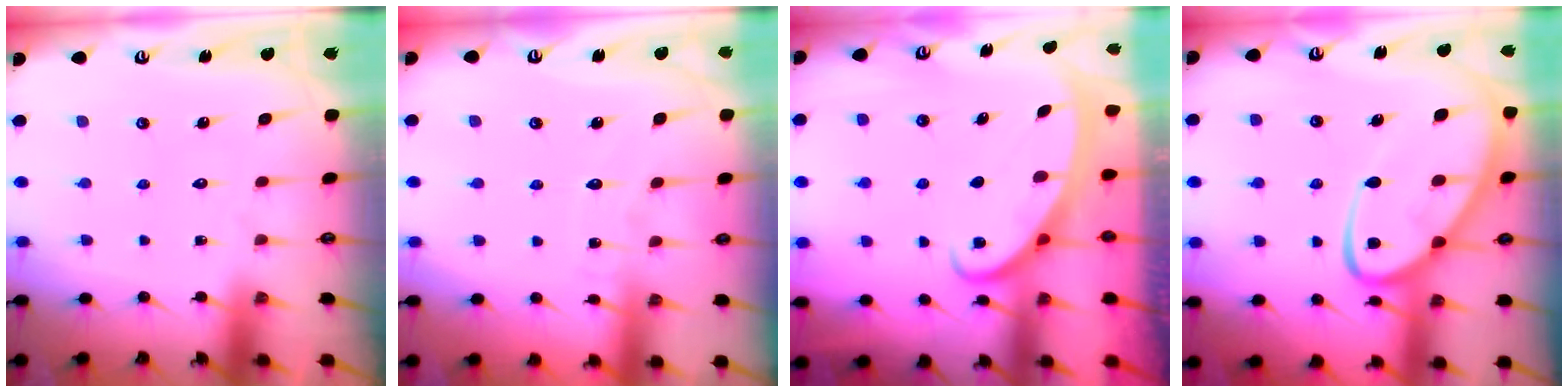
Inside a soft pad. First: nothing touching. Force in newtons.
{"total": 4.1, "press": 4.1, "slide": 0.4}
{"total": 2.6, "press": 2.5, "slide": 0.4}
{"total": 12.6, "press": 12.6, "slide": 1.1}